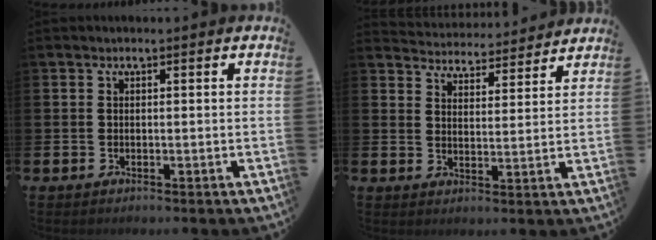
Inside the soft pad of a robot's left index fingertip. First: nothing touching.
{"total": 4.7, "force": [4.6, 0.7, -0.3], "torque": [-0.005, -0.042, 0.079]}